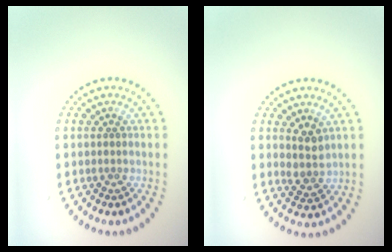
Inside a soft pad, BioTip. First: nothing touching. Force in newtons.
{"total": 2.1, "press": 1.8, "slide": 1.1}